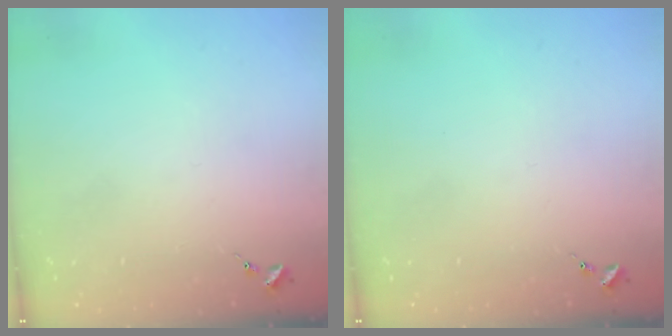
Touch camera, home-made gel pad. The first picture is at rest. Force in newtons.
{"total": 0.0}